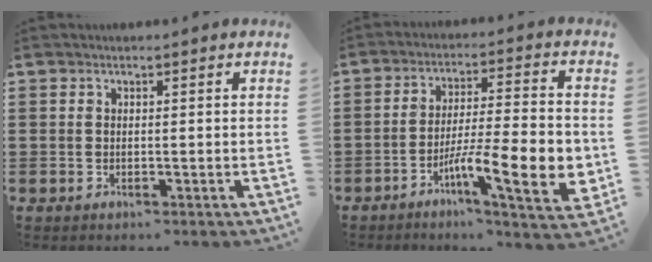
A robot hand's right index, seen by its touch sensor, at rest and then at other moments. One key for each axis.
{"total": 13.4, "fx": -4.1, "fy": 2.9, "fz": 12.4, "tx": -0.193, "ty": -0.004, "tz": -0.066}